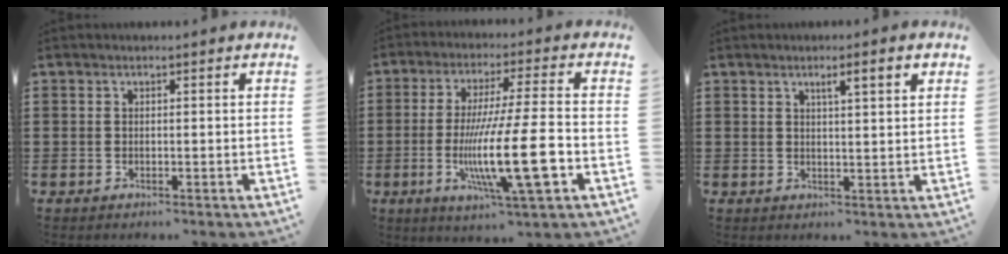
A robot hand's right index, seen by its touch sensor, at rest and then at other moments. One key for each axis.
{"total": 15.9, "fx": -4.0, "fy": 2.0, "fz": 15.2, "tx": -0.281, "ty": -0.019, "tz": -0.074}
{"total": 3.0, "fx": 1.3, "fy": 0.2, "fz": 2.7, "tx": -0.045, "ty": -0.003, "tz": 0.017}